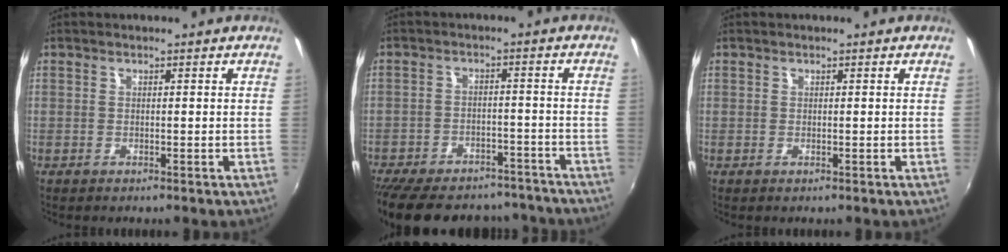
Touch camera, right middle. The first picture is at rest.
{"total": 21.9, "force": [-18.4, 8.8, 8.0], "torque": [-0.183, 0.016, -0.241]}
{"total": 0.0}